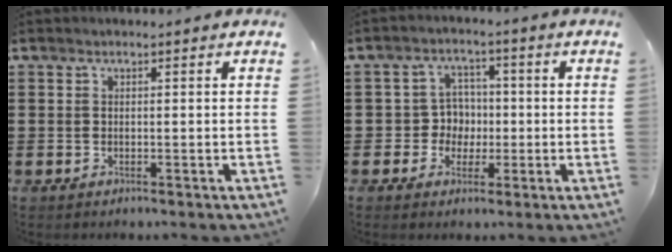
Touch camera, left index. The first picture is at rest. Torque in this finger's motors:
{"motor_torque": [0.01, 0.38, 0.07, 0.00]}